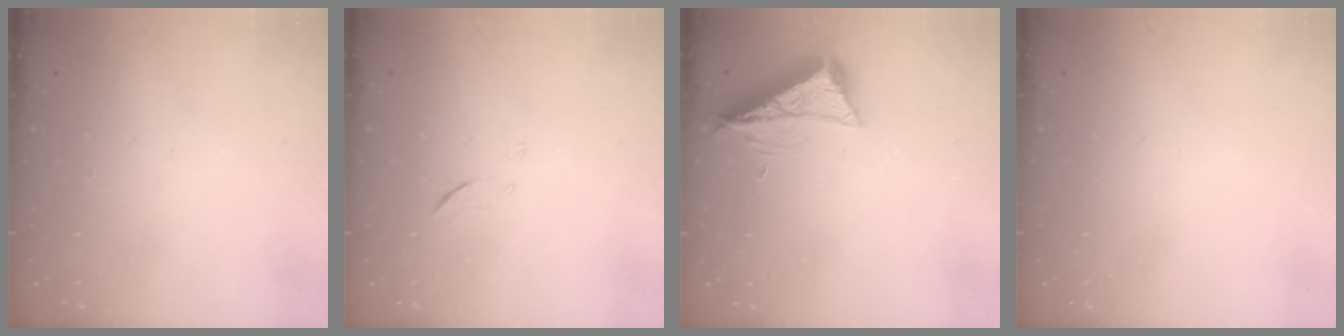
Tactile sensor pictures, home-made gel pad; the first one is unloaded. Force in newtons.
{"total": 5.8, "press": 5.7, "slide": 1.3}
{"total": 7.7, "press": 7.6, "slide": 0.8}
{"total": 0.0}